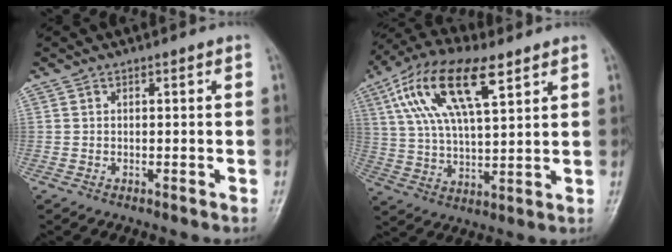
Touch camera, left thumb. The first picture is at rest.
{"total": 17.1, "force": [7.9, 6.8, 13.6], "torque": [-0.250, -0.003, 0.145]}